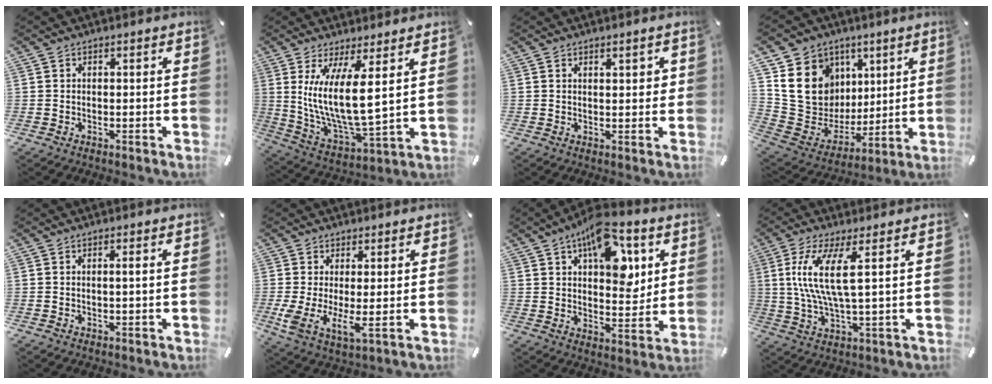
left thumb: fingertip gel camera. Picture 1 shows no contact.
{"total": 13.8, "force": [4.4, 4.1, 12.5], "torque": [-0.269, -0.030, 0.076]}
{"total": 1.7, "force": [0.9, 0.9, 1.2], "torque": [-0.025, 0.004, 0.015]}
{"total": 17.2, "force": [6.0, 14.9, 6.2], "torque": [-0.100, -0.035, 0.129]}
{"total": 1.2, "force": [0.3, 0.0, 1.1], "torque": [-0.022, 0.001, 0.003]}
{"total": 5.6, "force": [0.3, 1.8, 5.3], "torque": [-0.128, -0.036, 0.003]}
{"total": 15.2, "force": [7.1, 8.0, 10.8], "torque": [-0.144, -0.031, 0.121]}
{"total": 11.3, "force": [2.7, 2.4, 10.7], "torque": [-0.230, -0.008, 0.040]}